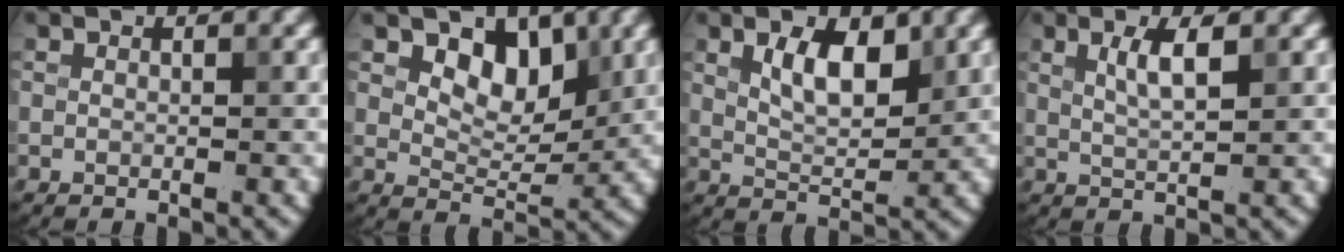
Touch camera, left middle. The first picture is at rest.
{"total": 4.4, "force": [2.2, 2.7, 2.8], "torque": [-0.043, -0.009, 0.029]}
{"total": 4.2, "force": [1.8, 1.8, 3.3], "torque": [-0.062, 0.000, 0.034]}
{"total": 2.8, "force": [1.1, 0.7, 2.5], "torque": [-0.044, 0.000, 0.019]}